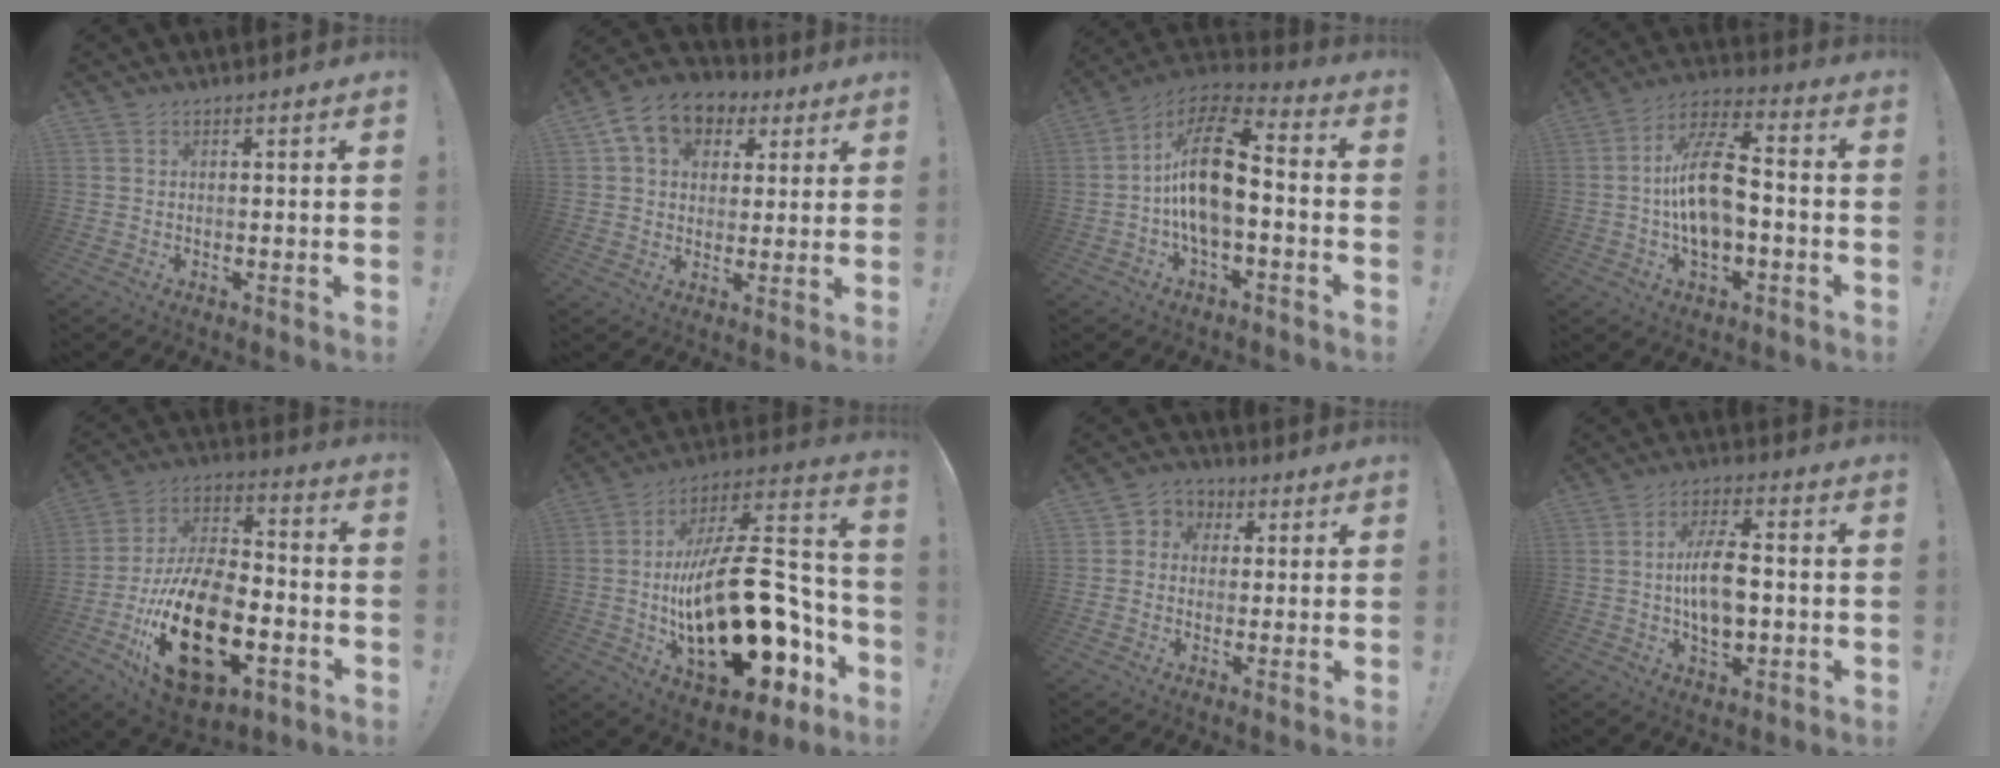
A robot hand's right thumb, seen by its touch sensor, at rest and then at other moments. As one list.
[{"total": 12.0, "force": [5.0, 9.2, 5.9], "torque": [-0.091, -0.013, 0.101]}, {"total": 17.9, "force": [-0.8, 8.9, 15.4], "torque": [-0.263, 0.019, -0.011]}, {"total": 15.6, "force": [-1.6, 8.1, 13.3], "torque": [-0.235, 0.017, -0.029]}, {"total": 25.7, "force": [-9.7, 13.8, 19.5], "torque": [-0.368, 0.057, -0.153]}, {"total": 29.6, "force": [-5.9, 13.6, 25.6], "torque": [-0.458, 0.026, -0.088]}, {"total": 4.8, "force": [-0.7, 4.5, 1.5], "torque": [-0.014, 0.011, -0.010]}, {"total": 11.5, "force": [-0.9, 6.2, 9.7], "torque": [-0.174, 0.007, -0.017]}]